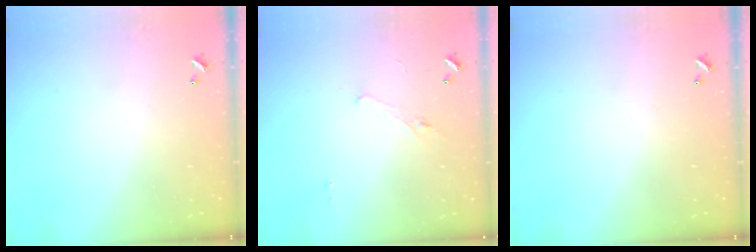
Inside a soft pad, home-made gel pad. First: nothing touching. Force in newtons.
{"total": 1.3, "press": 1.2, "slide": 0.6}
{"total": 0.0}